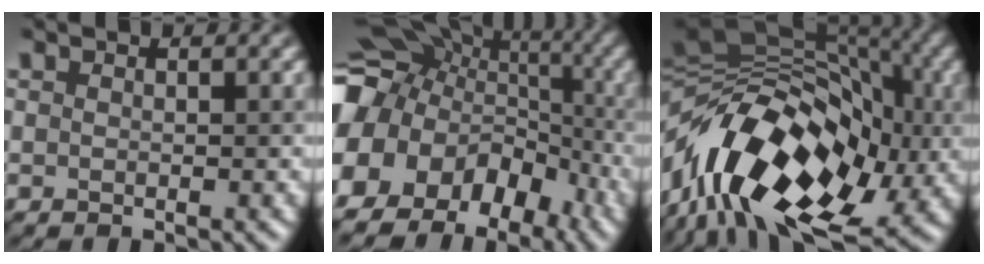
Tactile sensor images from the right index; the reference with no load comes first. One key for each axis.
{"total": 16.2, "fx": -5.4, "fy": 13.4, "fz": 7.4, "tx": -0.162, "ty": 0.006, "tz": -0.083}
{"total": 17.0, "fx": -3.5, "fy": 11.0, "fz": 12.5, "tx": -0.219, "ty": 0.021, "tz": -0.072}